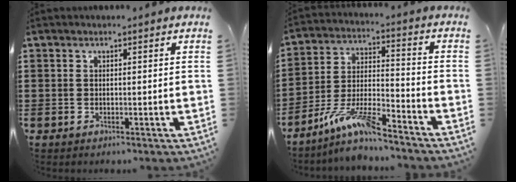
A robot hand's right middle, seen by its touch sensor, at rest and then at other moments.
{"total": 9.4, "force": [-7.8, 1.2, 5.1], "torque": [-0.104, 0.004, -0.153]}